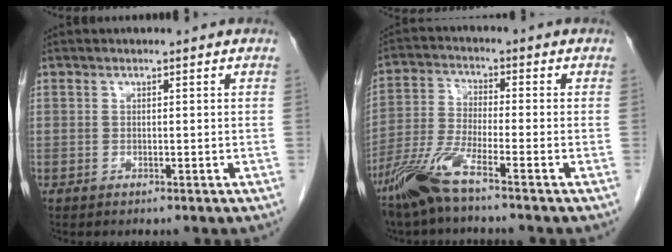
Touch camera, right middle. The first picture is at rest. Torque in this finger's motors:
{"motor_torque": [1.11, -1.03, 0.14, 0.09]}